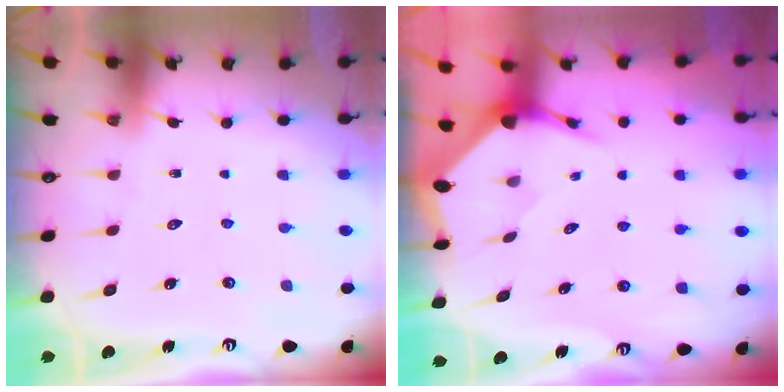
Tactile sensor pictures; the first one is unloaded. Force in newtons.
{"total": 3.5, "press": 3.5, "slide": 0.5}